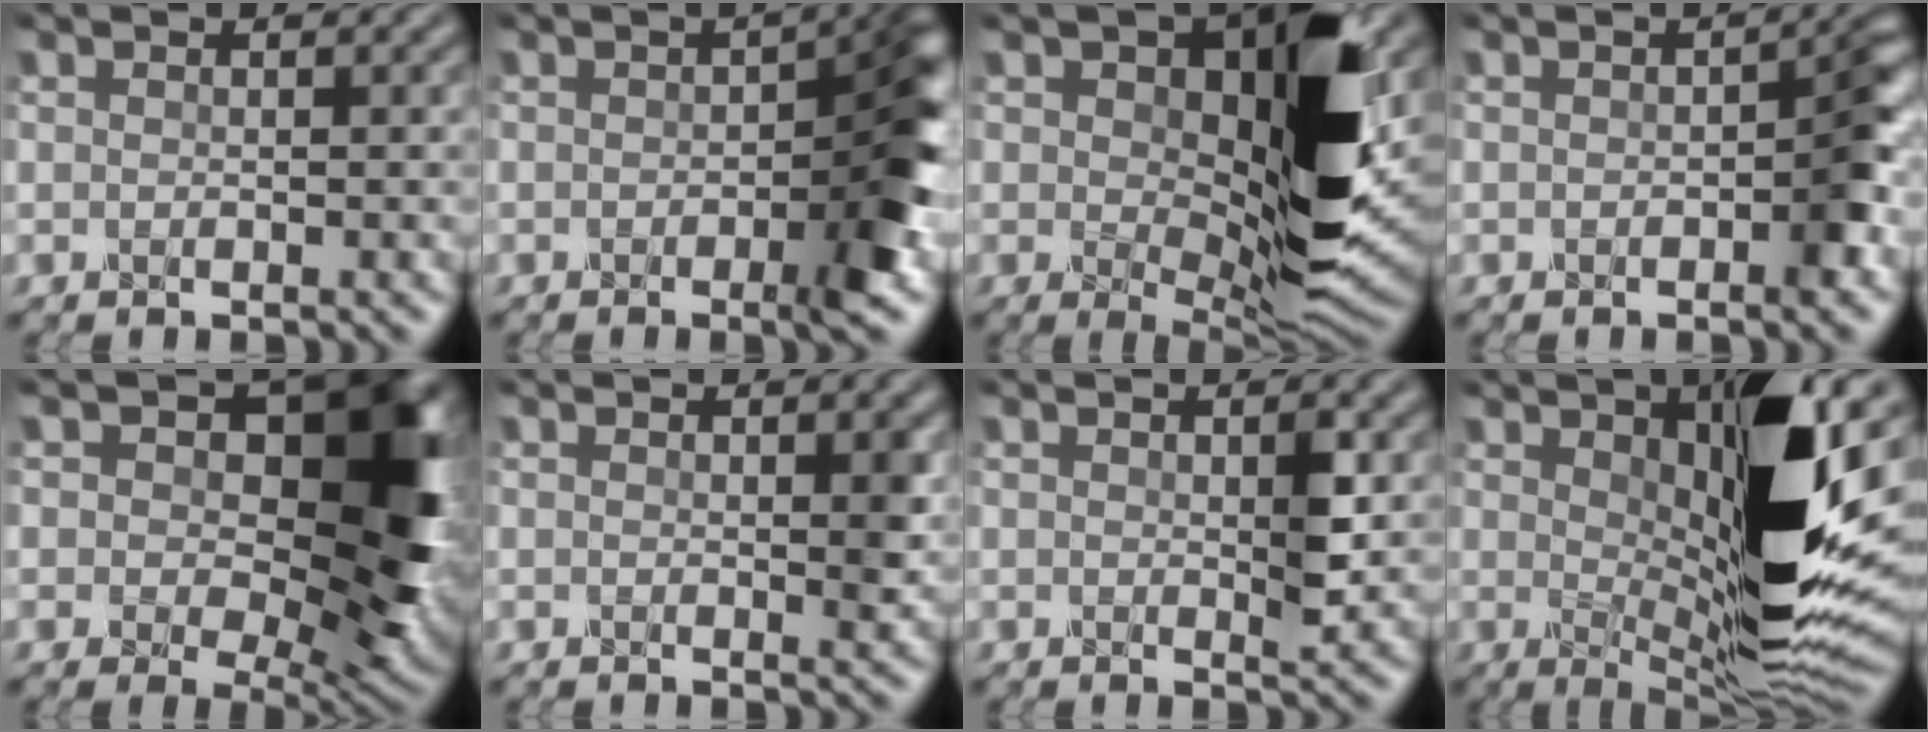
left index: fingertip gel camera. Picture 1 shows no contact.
{"total": 6.9, "force": [-1.3, 2.7, 6.2], "torque": [-0.066, 0.003, -0.019]}
{"total": 12.0, "force": [2.3, 5.9, 10.1], "torque": [-0.146, -0.011, 0.040]}
{"total": 2.8, "force": [-0.8, 0.9, 2.5], "torque": [-0.030, 0.008, -0.011]}
{"total": 14.1, "force": [3.6, 8.3, 10.8], "torque": [-0.133, -0.001, 0.058]}
{"total": 1.3, "force": [0.1, 0.5, 1.2], "torque": [-0.012, -0.006, 0.001]}
{"total": 1.8, "force": [0.2, 0.4, 1.7], "torque": [-0.027, -0.004, 0.005]}
{"total": 13.0, "force": [2.2, 4.1, 12.1], "torque": [-0.187, -0.016, 0.040]}